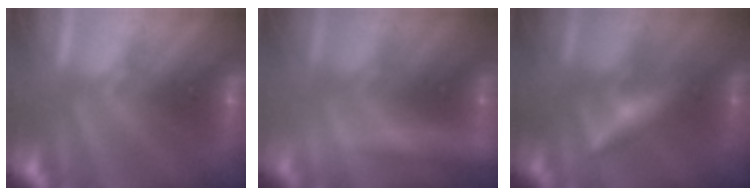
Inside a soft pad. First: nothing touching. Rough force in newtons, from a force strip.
{"total": 2.3}
{"total": 2.4}